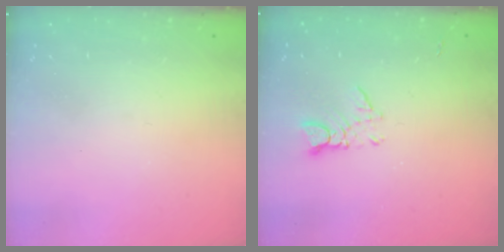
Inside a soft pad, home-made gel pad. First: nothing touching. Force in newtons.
{"total": 3.2, "press": 3.2, "slide": 0.3}